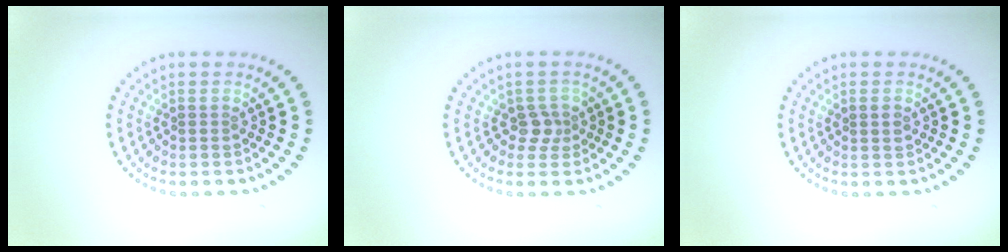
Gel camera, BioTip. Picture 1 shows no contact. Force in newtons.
{"total": 1.6, "press": 1.2, "slide": 1.0}
{"total": 1.0, "press": 1.0, "slide": 0.1}